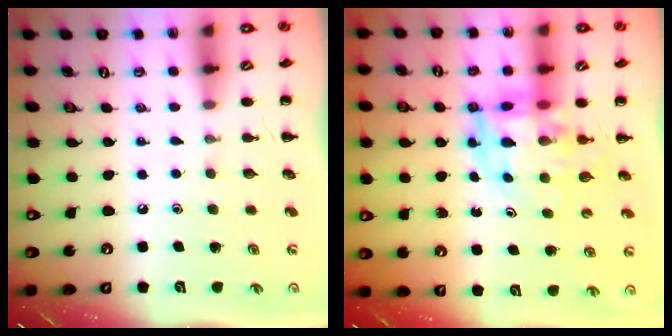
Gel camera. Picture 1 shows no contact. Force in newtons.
{"total": 9.8, "press": 9.3, "slide": 3.1}